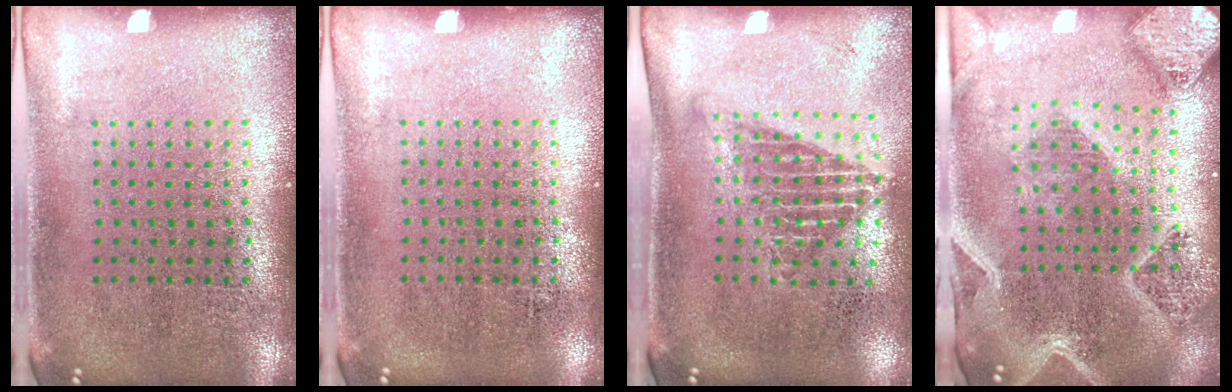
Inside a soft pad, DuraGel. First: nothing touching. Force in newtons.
{"total": 0.0}
{"total": 1.4, "press": 1.1, "slide": 0.9}
{"total": 3.2, "press": 2.6, "slide": 1.8}